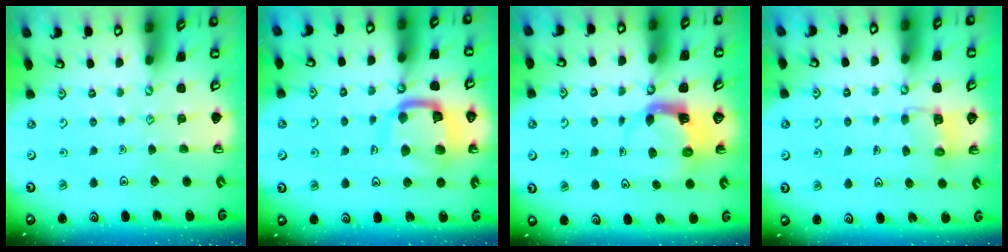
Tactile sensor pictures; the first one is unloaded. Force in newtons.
{"total": 15.4, "press": 15.3, "slide": 1.6}
{"total": 3.9, "press": 3.8, "slide": 0.6}
{"total": 5.1, "press": 5.1, "slide": 0.3}